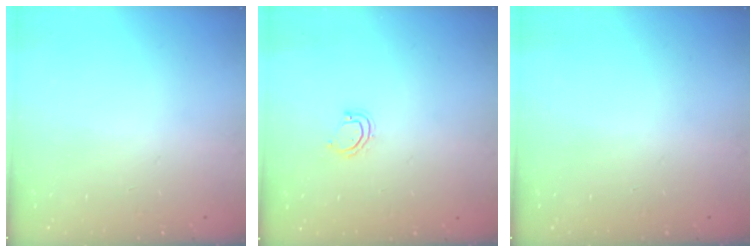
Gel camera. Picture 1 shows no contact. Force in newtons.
{"total": 3.8, "press": 3.8, "slide": 0.3}
{"total": 0.0}